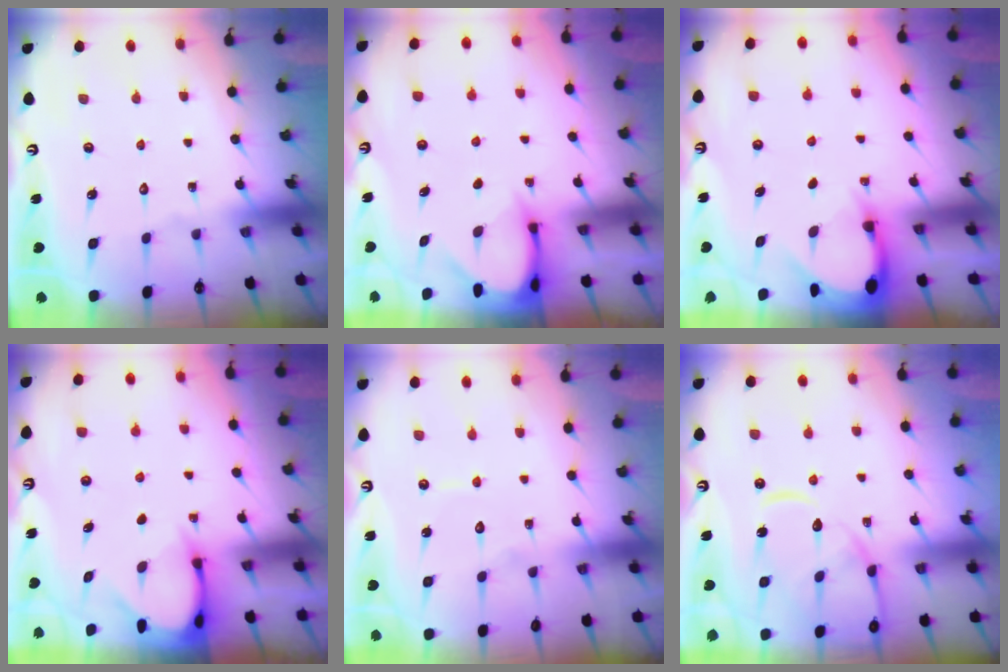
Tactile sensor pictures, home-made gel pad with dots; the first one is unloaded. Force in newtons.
{"total": 3.8, "press": 3.8, "slide": 0.2}
{"total": 3.4, "press": 3.4, "slide": 0.2}
{"total": 3.4, "press": 3.4, "slide": 0.3}
{"total": 3.7, "press": 3.7, "slide": 0.3}
{"total": 13.3, "press": 13.2, "slide": 1.1}